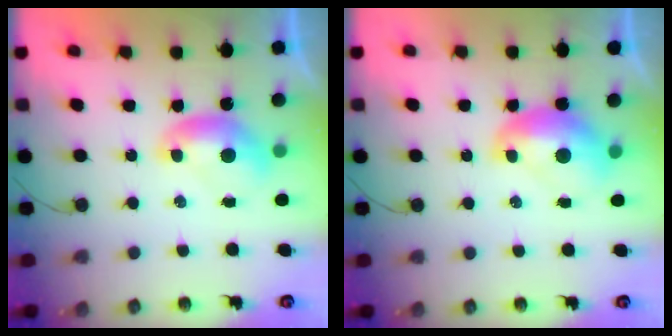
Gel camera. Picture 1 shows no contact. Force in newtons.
{"total": 2.6, "press": 2.5, "slide": 0.3}